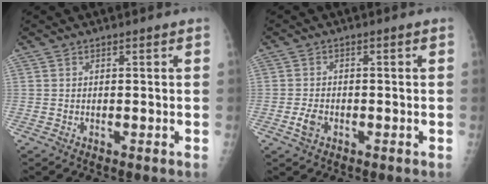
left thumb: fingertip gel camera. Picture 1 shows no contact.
{"total": 2.7, "force": [-1.1, 1.7, 1.8], "torque": [-0.038, 0.008, -0.020]}